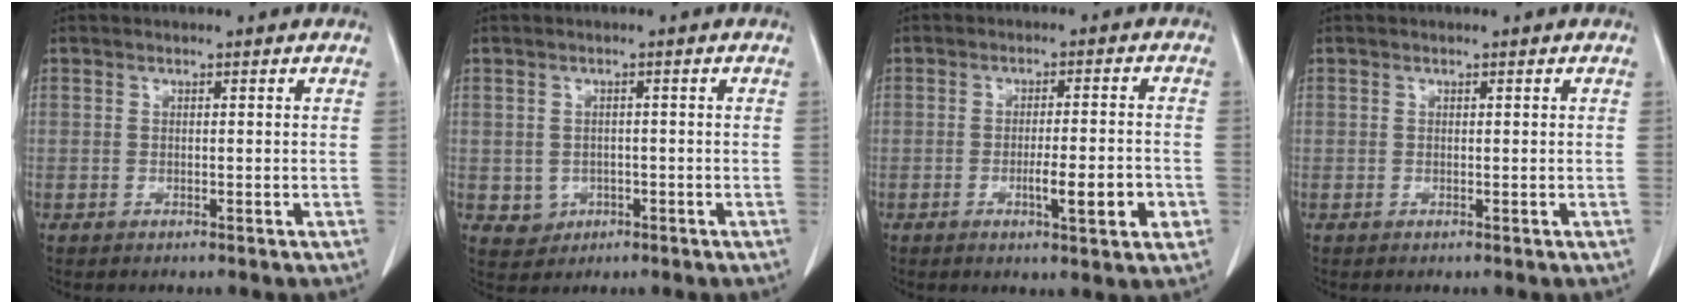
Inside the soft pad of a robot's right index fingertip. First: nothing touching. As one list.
[{"total": 3.1, "force": [-0.7, 3.0, 0.6], "torque": [-0.004, 0.006, -0.001]}, {"total": 6.7, "force": [-2.1, 0.8, 6.3], "torque": [-0.093, -0.005, -0.028]}, {"total": 0.0}]